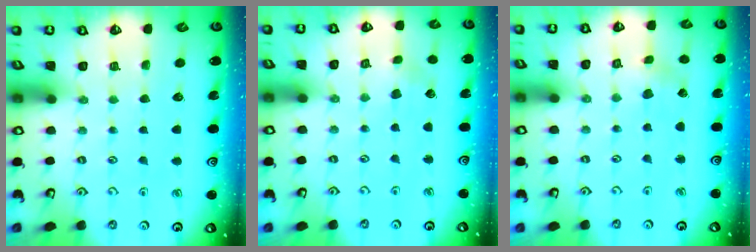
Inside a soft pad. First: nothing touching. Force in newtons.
{"total": 1.4, "press": 1.4, "slide": 0.2}
{"total": 2.2, "press": 2.2, "slide": 0.4}